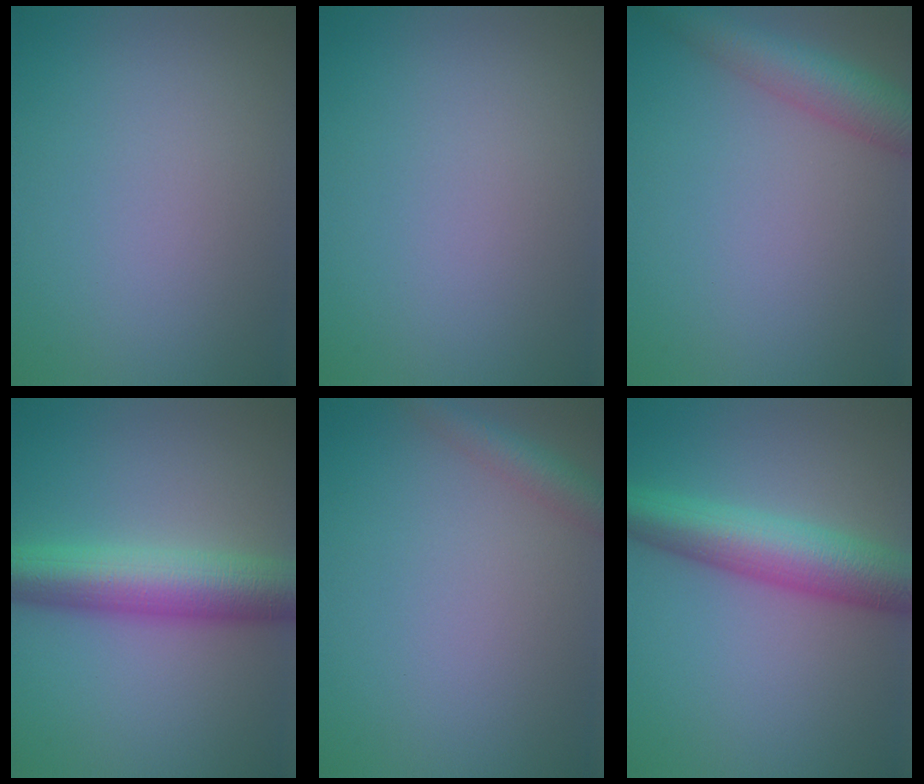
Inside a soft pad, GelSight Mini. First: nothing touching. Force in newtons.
{"total": 0.0}
{"total": 5.0, "press": 5.0, "slide": 0.2}
{"total": 7.7, "press": 7.7, "slide": 0.0}
{"total": 2.6, "press": 2.6, "slide": 0.1}
{"total": 7.2, "press": 7.2, "slide": 0.1}